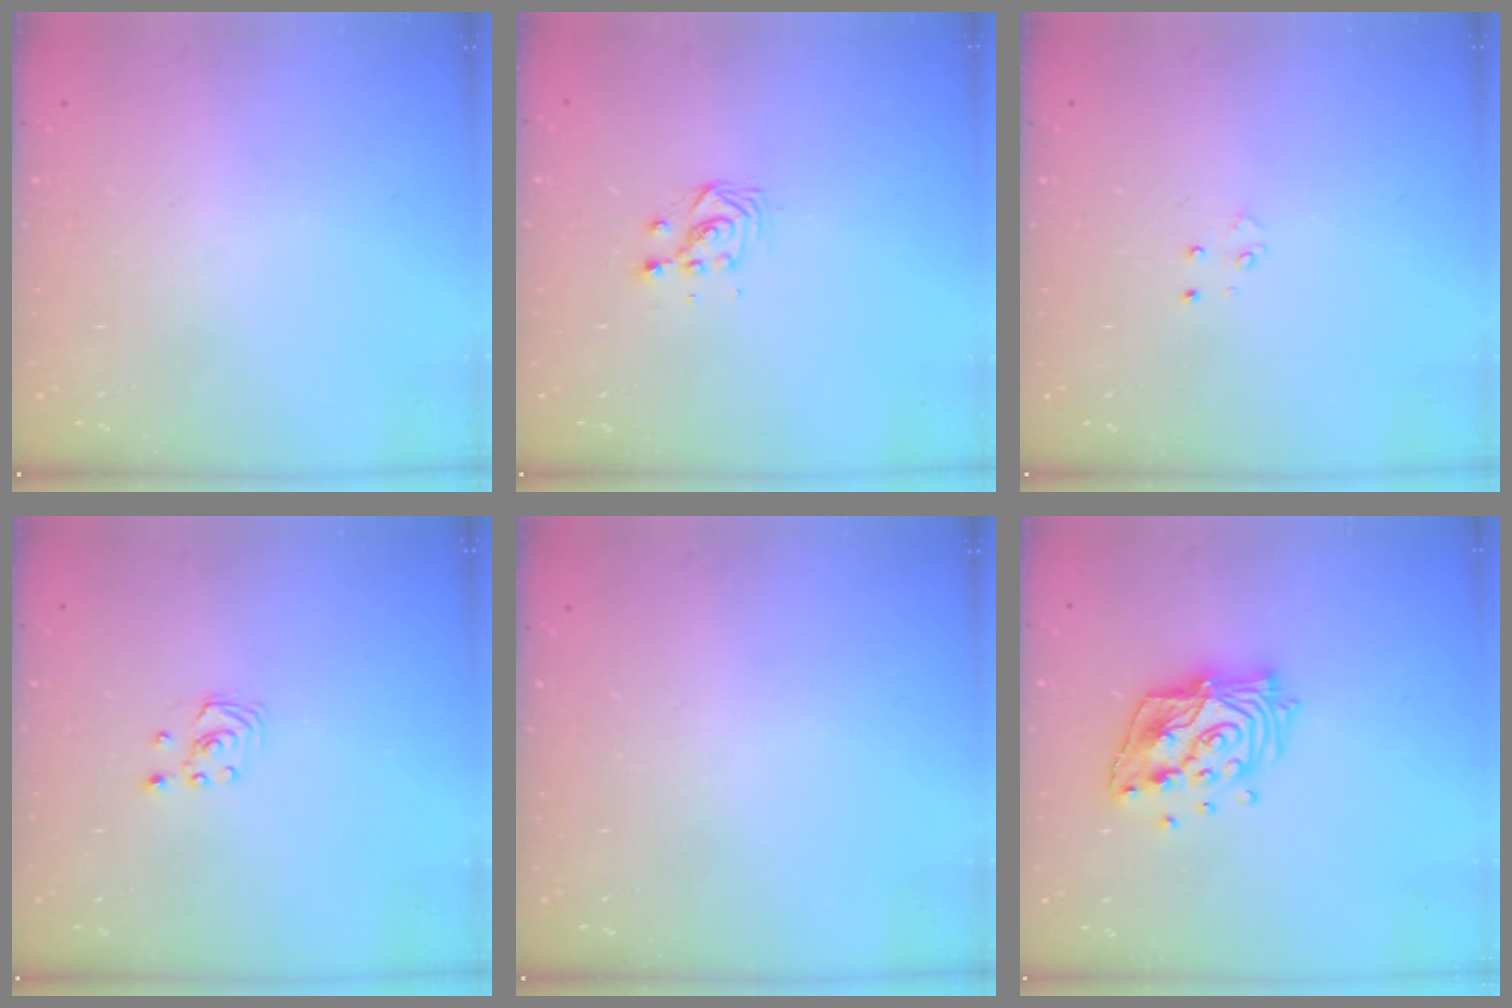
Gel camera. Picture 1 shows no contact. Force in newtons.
{"total": 3.3, "press": 3.3, "slide": 0.3}
{"total": 3.3, "press": 3.2, "slide": 0.4}
{"total": 1.8, "press": 1.8, "slide": 0.2}
{"total": 0.0}
{"total": 15.5, "press": 15.5, "slide": 1.2}